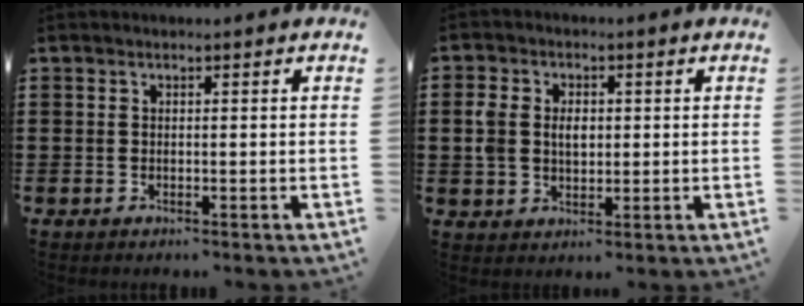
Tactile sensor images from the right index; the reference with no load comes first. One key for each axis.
{"total": 4.1, "fx": 0.3, "fy": 3.0, "fz": 2.8, "tx": -0.069, "ty": 0.010, "tz": 0.001}